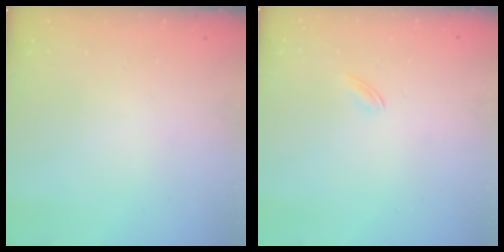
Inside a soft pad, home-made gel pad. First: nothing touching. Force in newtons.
{"total": 1.6, "press": 1.5, "slide": 0.5}